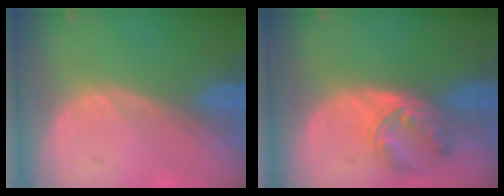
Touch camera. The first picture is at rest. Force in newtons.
{"total": 5.4, "press": 5.1, "slide": 1.8}